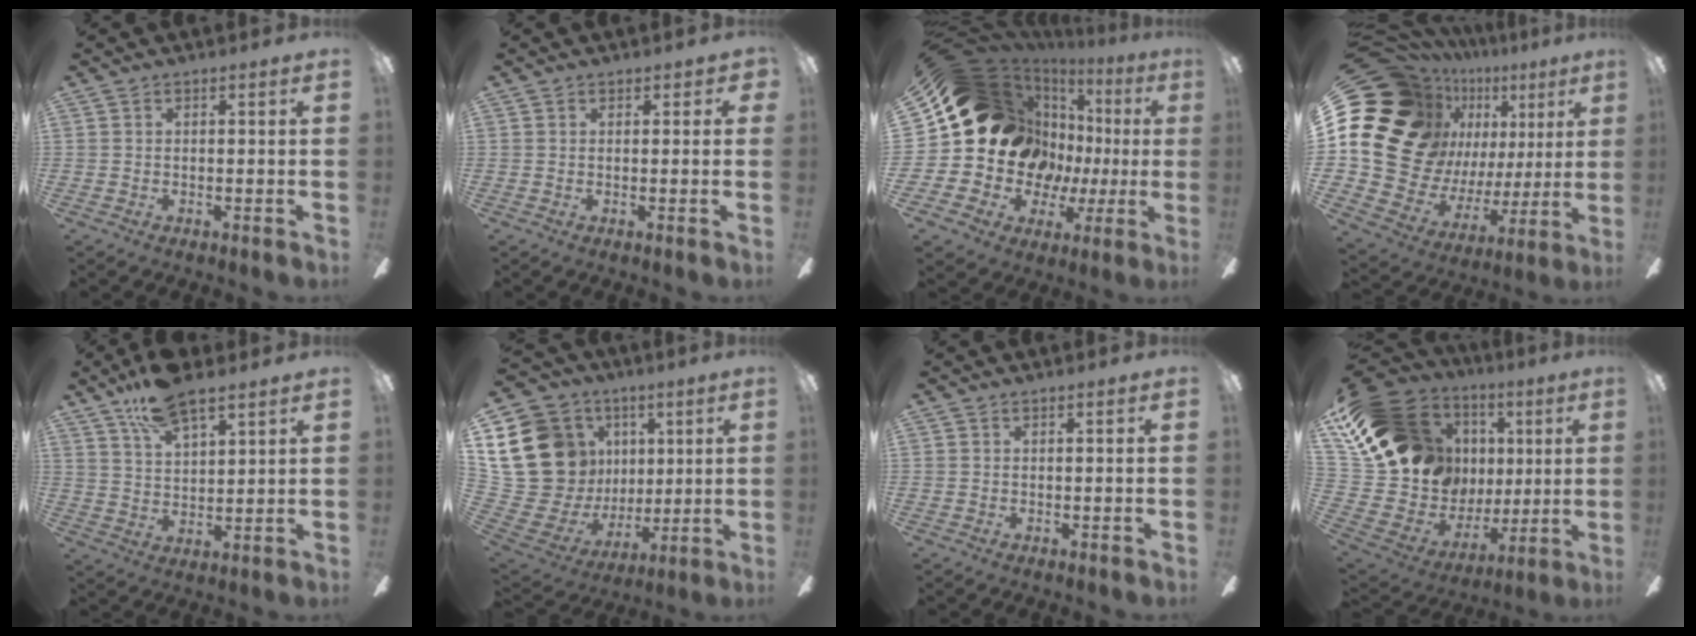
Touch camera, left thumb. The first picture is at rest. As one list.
[{"total": 1.6, "force": [0.7, 1.3, 0.7], "torque": [-0.004, 0.001, 0.011]}, {"total": 21.9, "force": [4.8, 18.4, 10.9], "torque": [-0.243, -0.044, 0.124]}, {"total": 23.6, "force": [9.0, 18.2, 11.9], "torque": [-0.260, -0.081, 0.209]}, {"total": 11.5, "force": [8.6, 4.0, 6.5], "torque": [-0.113, -0.038, 0.155]}, {"total": 23.9, "force": [6.5, 20.1, 11.1], "torque": [-0.246, -0.041, 0.170]}, {"total": 0.0}, {"total": 21.2, "force": [9.3, 15.1, 11.6], "torque": [-0.271, -0.055, 0.197]}]